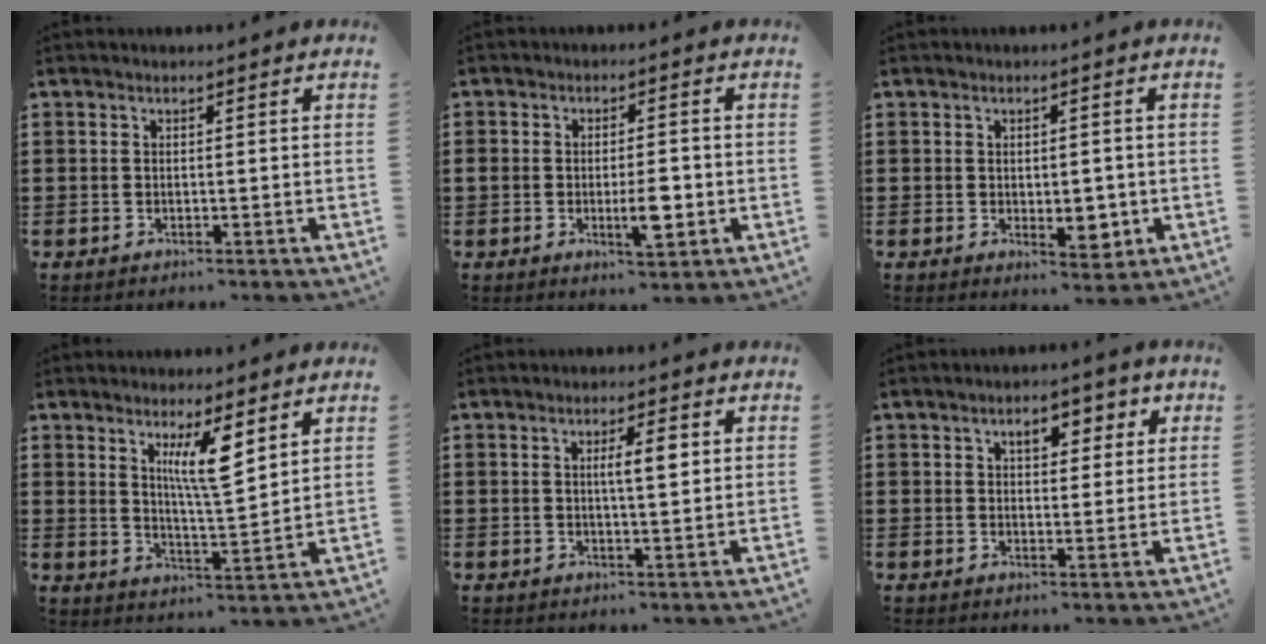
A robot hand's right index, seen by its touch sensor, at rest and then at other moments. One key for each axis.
{"total": 5.6, "fx": -1.2, "fy": 2.2, "fz": 5.0, "tx": -0.090, "ty": 0.004, "tz": -0.020}
{"total": 4.0, "fx": -0.9, "fy": 2.3, "fz": 3.1, "tx": -0.039, "ty": -0.002, "tz": -0.017}
{"total": 7.0, "fx": 3.7, "fy": 1.3, "fz": 5.8, "tx": -0.108, "ty": -0.010, "tz": 0.058}
{"total": 3.8, "fx": 0.8, "fy": 0.8, "fz": 3.6, "tx": -0.063, "ty": 0.004, "tz": 0.008}
{"total": 4.2, "fx": 1.8, "fy": 2.4, "fz": 3.0, "tx": -0.038, "ty": -0.001, "tz": 0.019}